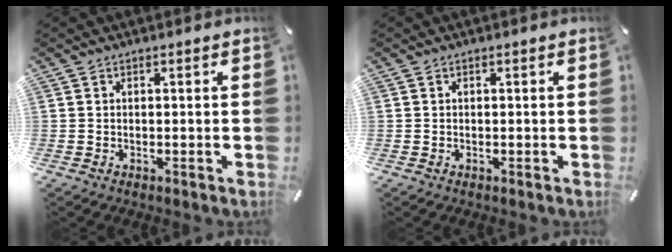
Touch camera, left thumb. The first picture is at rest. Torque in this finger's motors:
{"motor_torque": [0.02, 0.03, -0.04, 0.01, -0.01]}